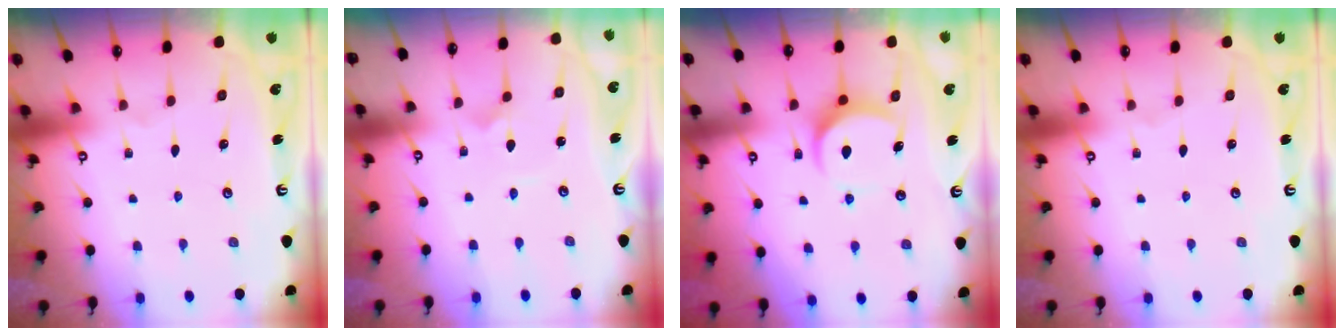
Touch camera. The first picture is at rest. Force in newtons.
{"total": 2.6, "press": 2.6, "slide": 0.1}
{"total": 8.4, "press": 8.4, "slide": 0.6}
{"total": 0.0}